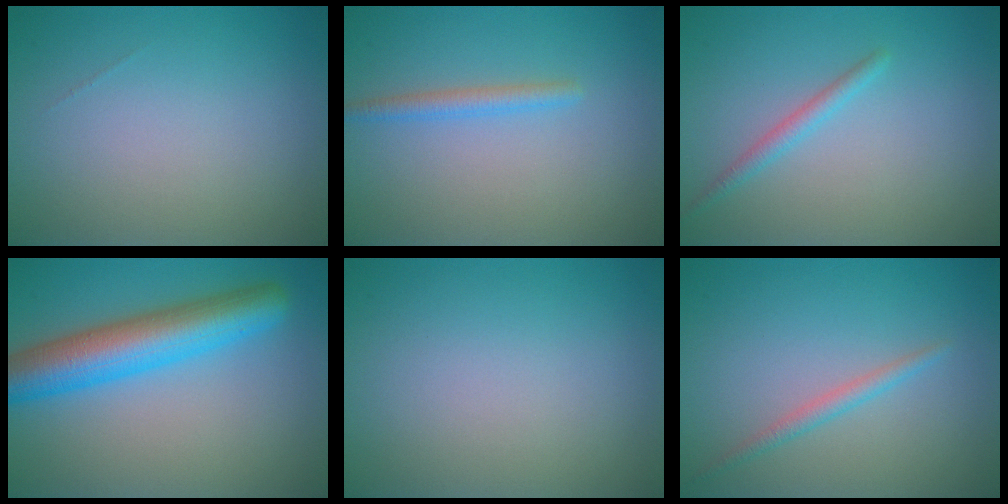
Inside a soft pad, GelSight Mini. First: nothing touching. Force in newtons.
{"total": 1.7, "press": 1.7, "slide": 0.1}
{"total": 1.5, "press": 1.5, "slide": 0.0}
{"total": 7.6, "press": 7.6, "slide": 0.2}
{"total": 0.0}
{"total": 1.4, "press": 1.4, "slide": 0.1}